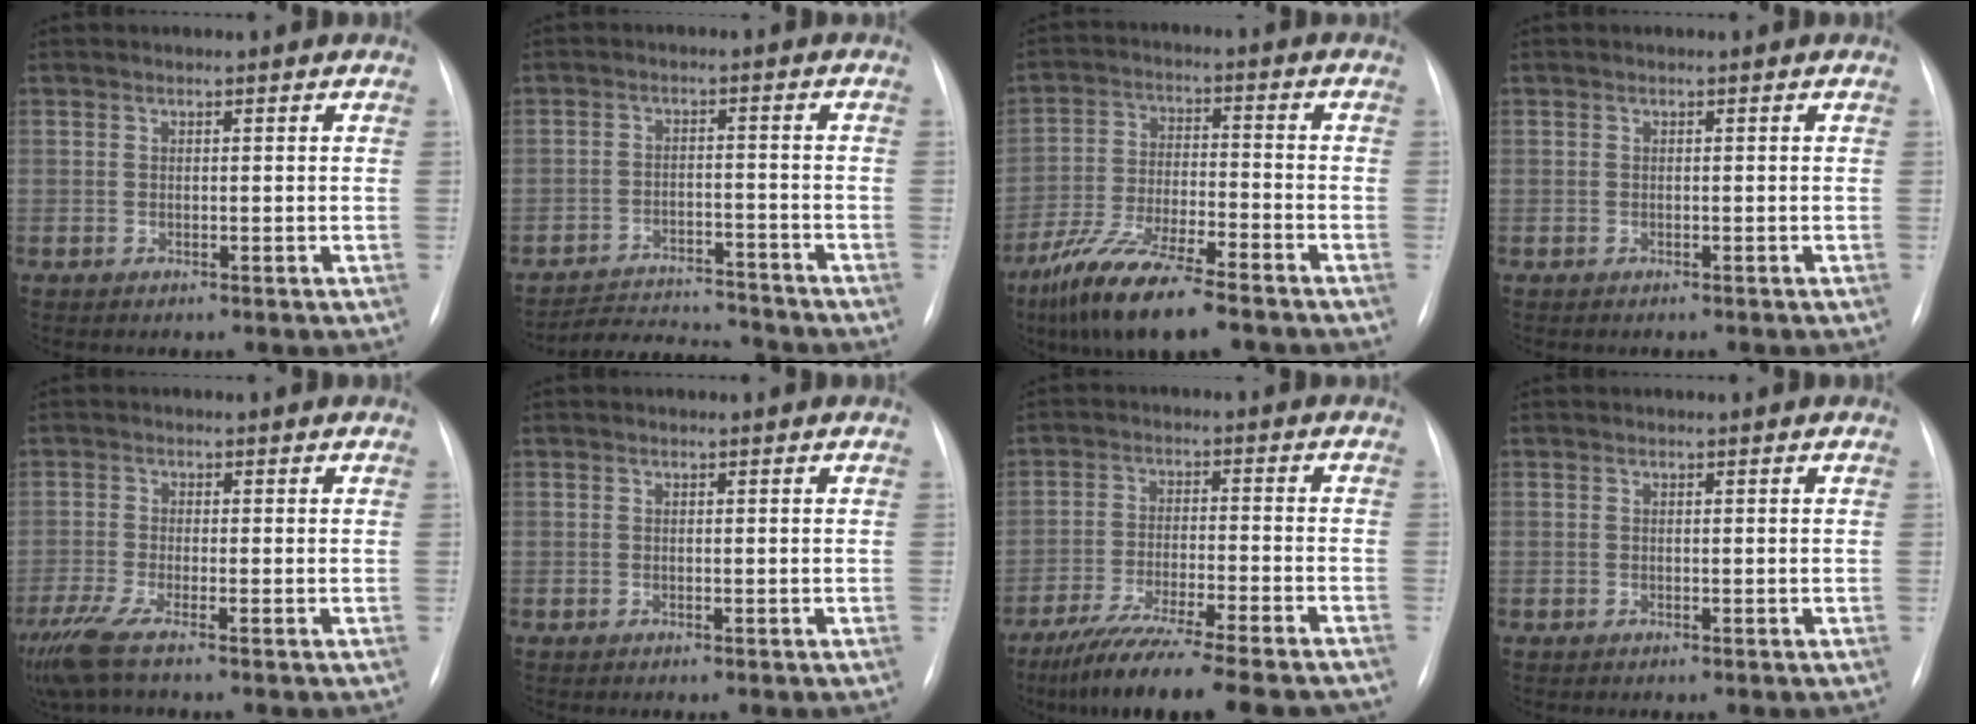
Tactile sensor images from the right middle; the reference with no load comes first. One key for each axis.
{"total": 8.3, "fx": -8.3, "fy": 0.6, "fz": 0.0, "tx": -0.002, "ty": 0.002, "tz": -0.134}
{"total": 12.7, "fx": -9.2, "fy": 2.2, "fz": 8.4, "tx": -0.163, "ty": -0.027, "tz": -0.167}
{"total": 1.0, "fx": -0.9, "fy": 0.4, "fz": 0.3, "tx": -0.008, "ty": 0.000, "tz": -0.010}
{"total": 5.4, "fx": -4.0, "fy": 0.0, "fz": 3.7, "tx": -0.078, "ty": -0.018, "tz": -0.079}
{"total": 0.0}
{"total": 18.1, "fx": -15.2, "fy": 1.5, "fz": 9.6, "tx": -0.135, "ty": -0.030, "tz": -0.232}
{"total": 0.0}